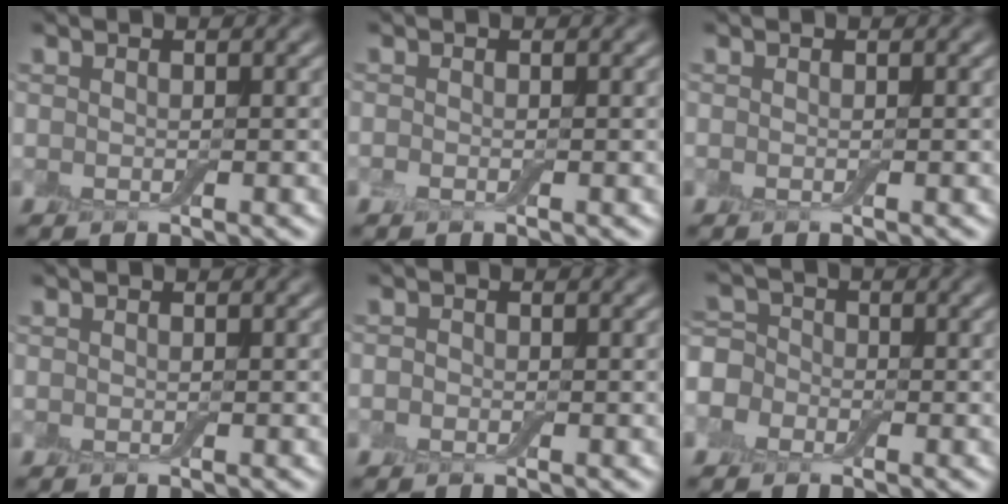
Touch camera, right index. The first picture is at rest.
{"total": 0.5, "force": [-0.4, 0.2, 0.3], "torque": [-0.009, -0.002, -0.008]}
{"total": 0.0}
{"total": 0.0}
{"total": 0.6, "force": [-0.3, 0.5, 0.1], "torque": [-0.001, -0.001, -0.007]}
{"total": 4.9, "force": [-2.2, 4.1, 1.6], "torque": [-0.019, 0.014, -0.064]}